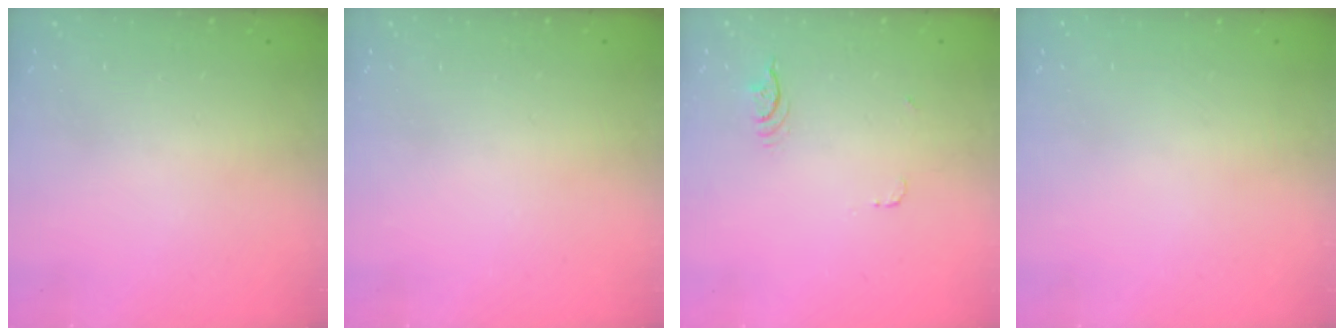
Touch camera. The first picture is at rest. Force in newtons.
{"total": 0.0}
{"total": 3.8, "press": 3.5, "slide": 1.6}
{"total": 0.0}